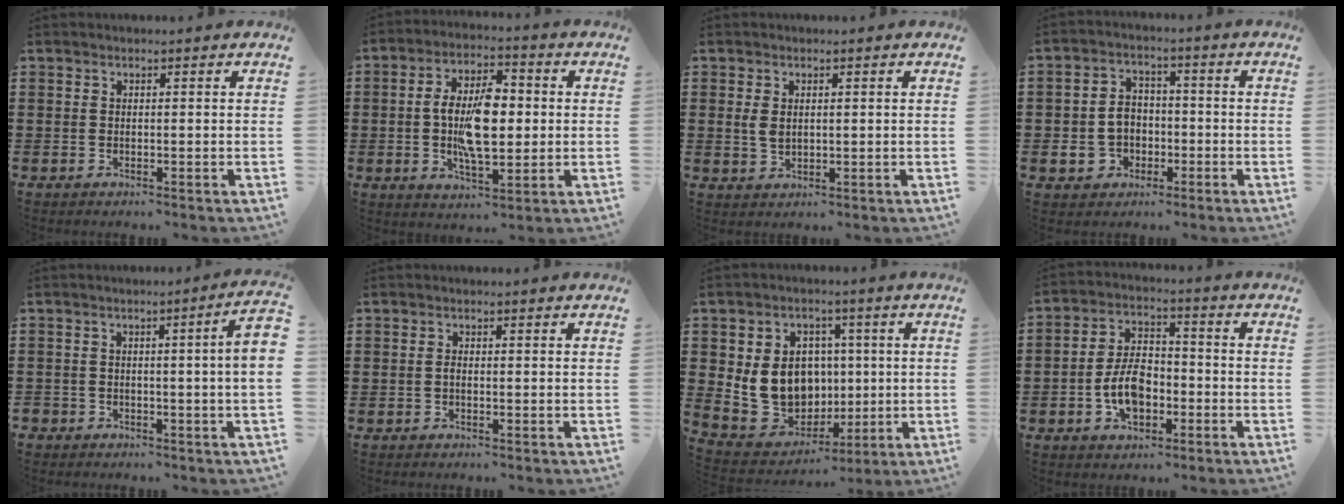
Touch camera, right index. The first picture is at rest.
{"total": 9.9, "force": [-0.3, 4.4, 8.9], "torque": [-0.182, 0.008, -0.010]}
{"total": 2.3, "force": [0.7, 1.5, 1.6], "torque": [-0.033, 0.006, 0.012]}
{"total": 5.7, "force": [-1.4, 5.1, 2.1], "torque": [-0.064, 0.013, -0.030]}
{"total": 4.0, "force": [-1.0, 0.4, 3.9], "torque": [-0.064, -0.006, -0.016]}
{"total": 0.8, "force": [-0.3, 0.3, 0.7], "torque": [-0.016, -0.004, -0.005]}
{"total": 11.5, "force": [0.5, 10.0, 5.6], "torque": [-0.137, 0.008, 0.018]}
{"total": 7.4, "force": [-2.3, 4.4, 5.5], "torque": [-0.122, 0.006, -0.046]}